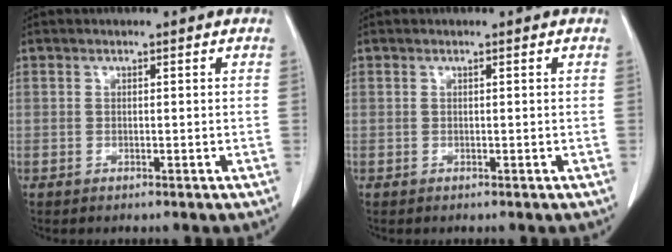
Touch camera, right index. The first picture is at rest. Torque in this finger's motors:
{"motor_torque": [0.09, -0.06, 0.00, 0.01]}